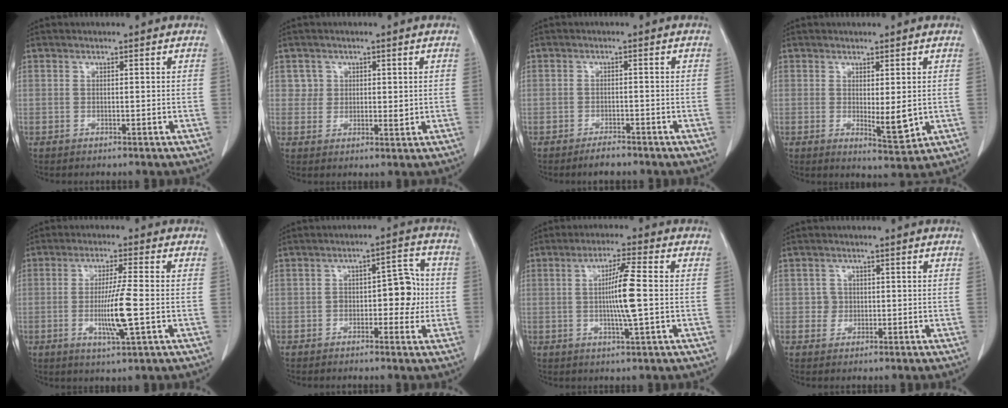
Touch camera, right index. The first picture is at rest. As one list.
[{"total": 3.0, "force": [1.1, 2.7, 0.7], "torque": [0.001, -0.005, 0.015]}, {"total": 2.4, "force": [-2.1, 0.8, 0.9], "torque": [-0.019, 0.000, -0.032]}, {"total": 4.6, "force": [-0.1, 1.2, 4.5], "torque": [-0.064, -0.013, 0.006]}, {"total": 7.8, "force": [-1.5, -0.4, 7.7], "torque": [-0.140, -0.014, -0.028]}, {"total": 6.5, "force": [-0.9, 3.0, 5.6], "torque": [-0.068, 0.027, -0.011]}, {"total": 7.4, "force": [-0.1, -0.4, 7.4], "torque": [-0.129, -0.004, -0.005]}, {"total": 1.9, "force": [-0.1, 1.9, 0.1], "torque": [0.005, 0.007, -0.003]}]